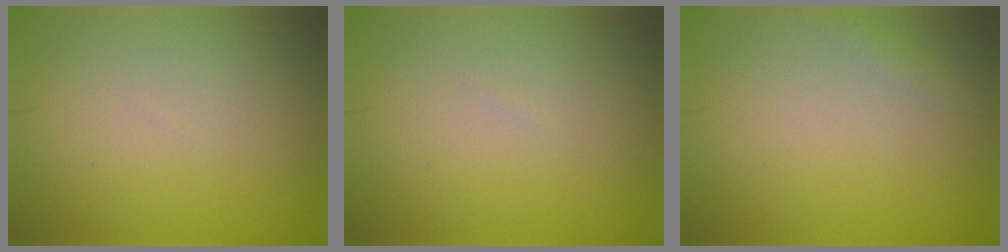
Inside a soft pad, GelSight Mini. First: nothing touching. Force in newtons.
{"total": 0.0}
{"total": 0.7, "press": 0.7, "slide": 0.0}